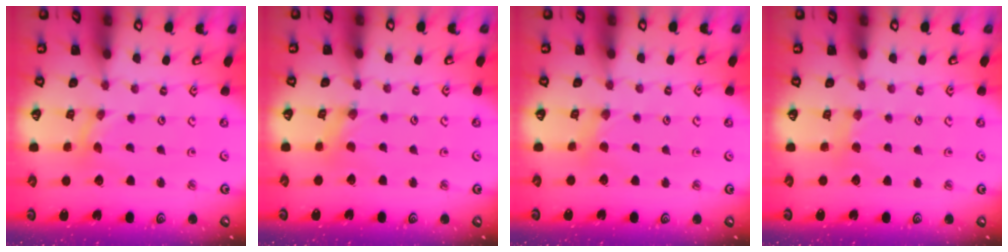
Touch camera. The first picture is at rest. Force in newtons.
{"total": 0.0}
{"total": 2.0, "press": 2.0, "slide": 0.4}
{"total": 2.5, "press": 2.4, "slide": 0.4}